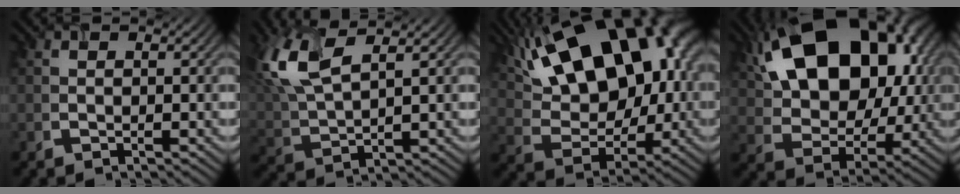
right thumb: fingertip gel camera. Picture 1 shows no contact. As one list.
[{"total": 10.3, "force": [5.2, 3.7, 8.1], "torque": [-0.219, 0.014, 0.108]}, {"total": 20.9, "force": [9.0, 11.6, 14.9], "torque": [-0.260, 0.057, 0.135]}, {"total": 21.2, "force": [7.5, 13.8, 14.3], "torque": [-0.263, 0.048, 0.133]}]